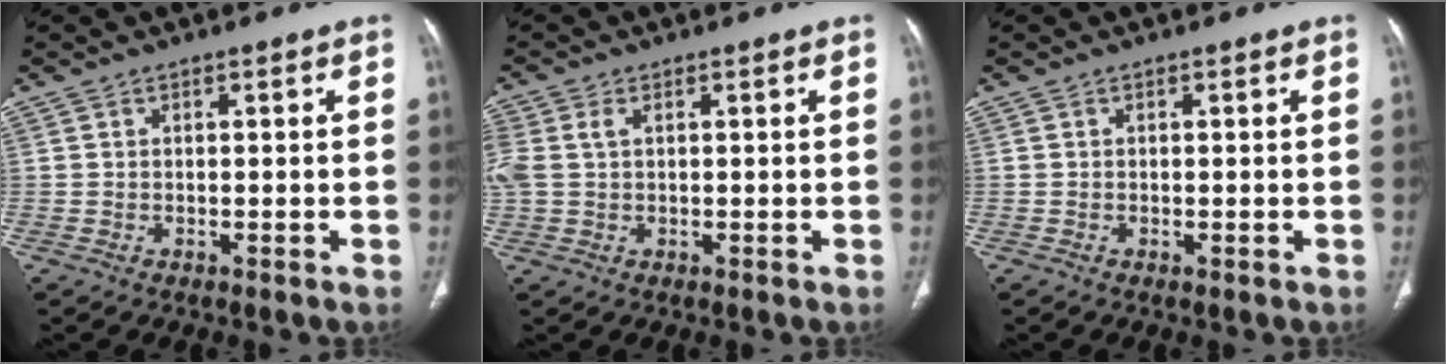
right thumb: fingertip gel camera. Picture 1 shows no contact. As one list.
[{"total": 5.4, "force": [1.2, 3.6, 3.9], "torque": [-0.120, 0.020, 0.030]}, {"total": 0.0}]